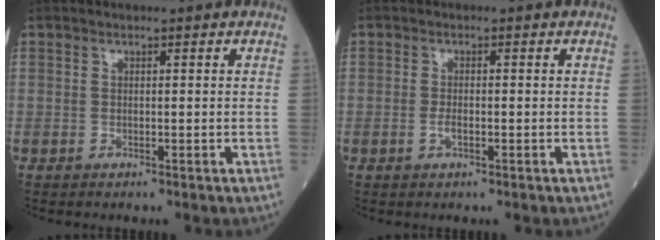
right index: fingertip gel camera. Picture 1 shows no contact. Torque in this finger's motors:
{"motor_torque": [0.42, -0.16, 0.21, 0.06]}